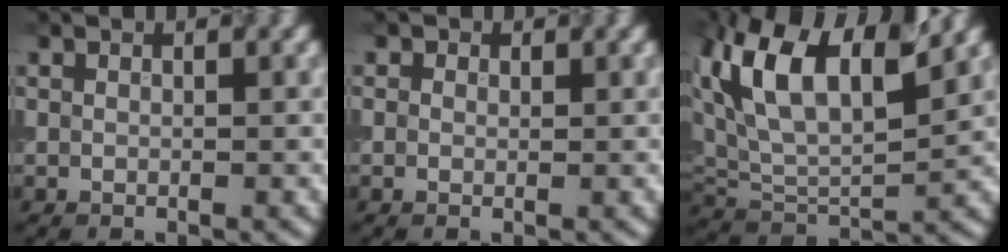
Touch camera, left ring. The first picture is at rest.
{"total": 0.8, "force": [0.4, 0.7, 0.3], "torque": [-0.001, -0.005, -0.004]}
{"total": 11.2, "force": [5.2, 5.2, 8.4], "torque": [-0.169, 0.020, 0.091]}